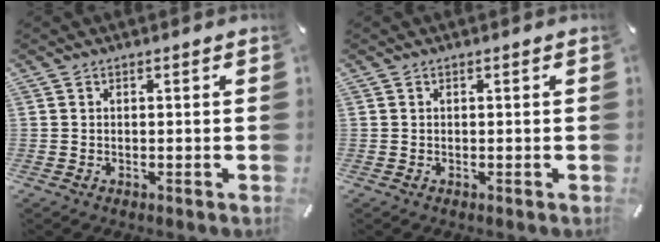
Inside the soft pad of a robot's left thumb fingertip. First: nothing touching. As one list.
[{"total": 0.0}]